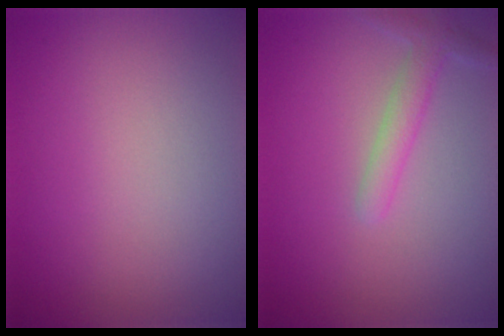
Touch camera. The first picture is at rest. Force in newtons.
{"total": 2.1, "press": 2.1, "slide": 0.1}